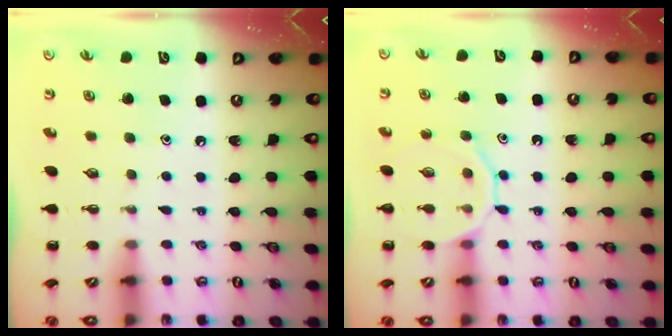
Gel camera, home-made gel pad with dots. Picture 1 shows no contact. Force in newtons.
{"total": 11.6, "press": 11.6, "slide": 1.3}